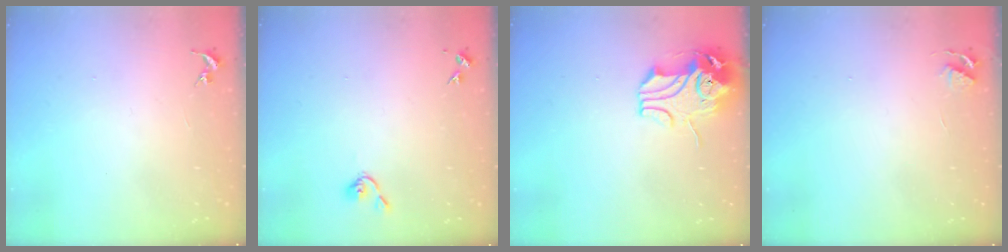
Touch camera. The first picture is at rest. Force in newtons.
{"total": 3.7, "press": 3.6, "slide": 0.6}
{"total": 10.6, "press": 10.5, "slide": 1.9}
{"total": 3.5, "press": 3.4, "slide": 0.5}